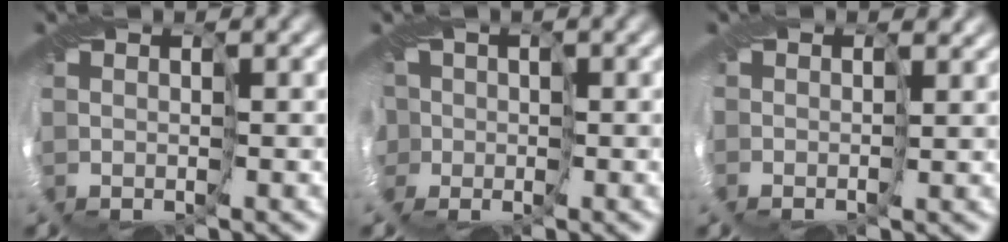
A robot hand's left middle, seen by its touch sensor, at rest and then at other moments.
{"total": 5.3, "force": [-0.5, 4.5, 2.8], "torque": [-0.067, 0.006, -0.021]}
{"total": 1.7, "force": [1.5, 0.7, 0.2], "torque": [-0.008, 0.003, 0.024]}